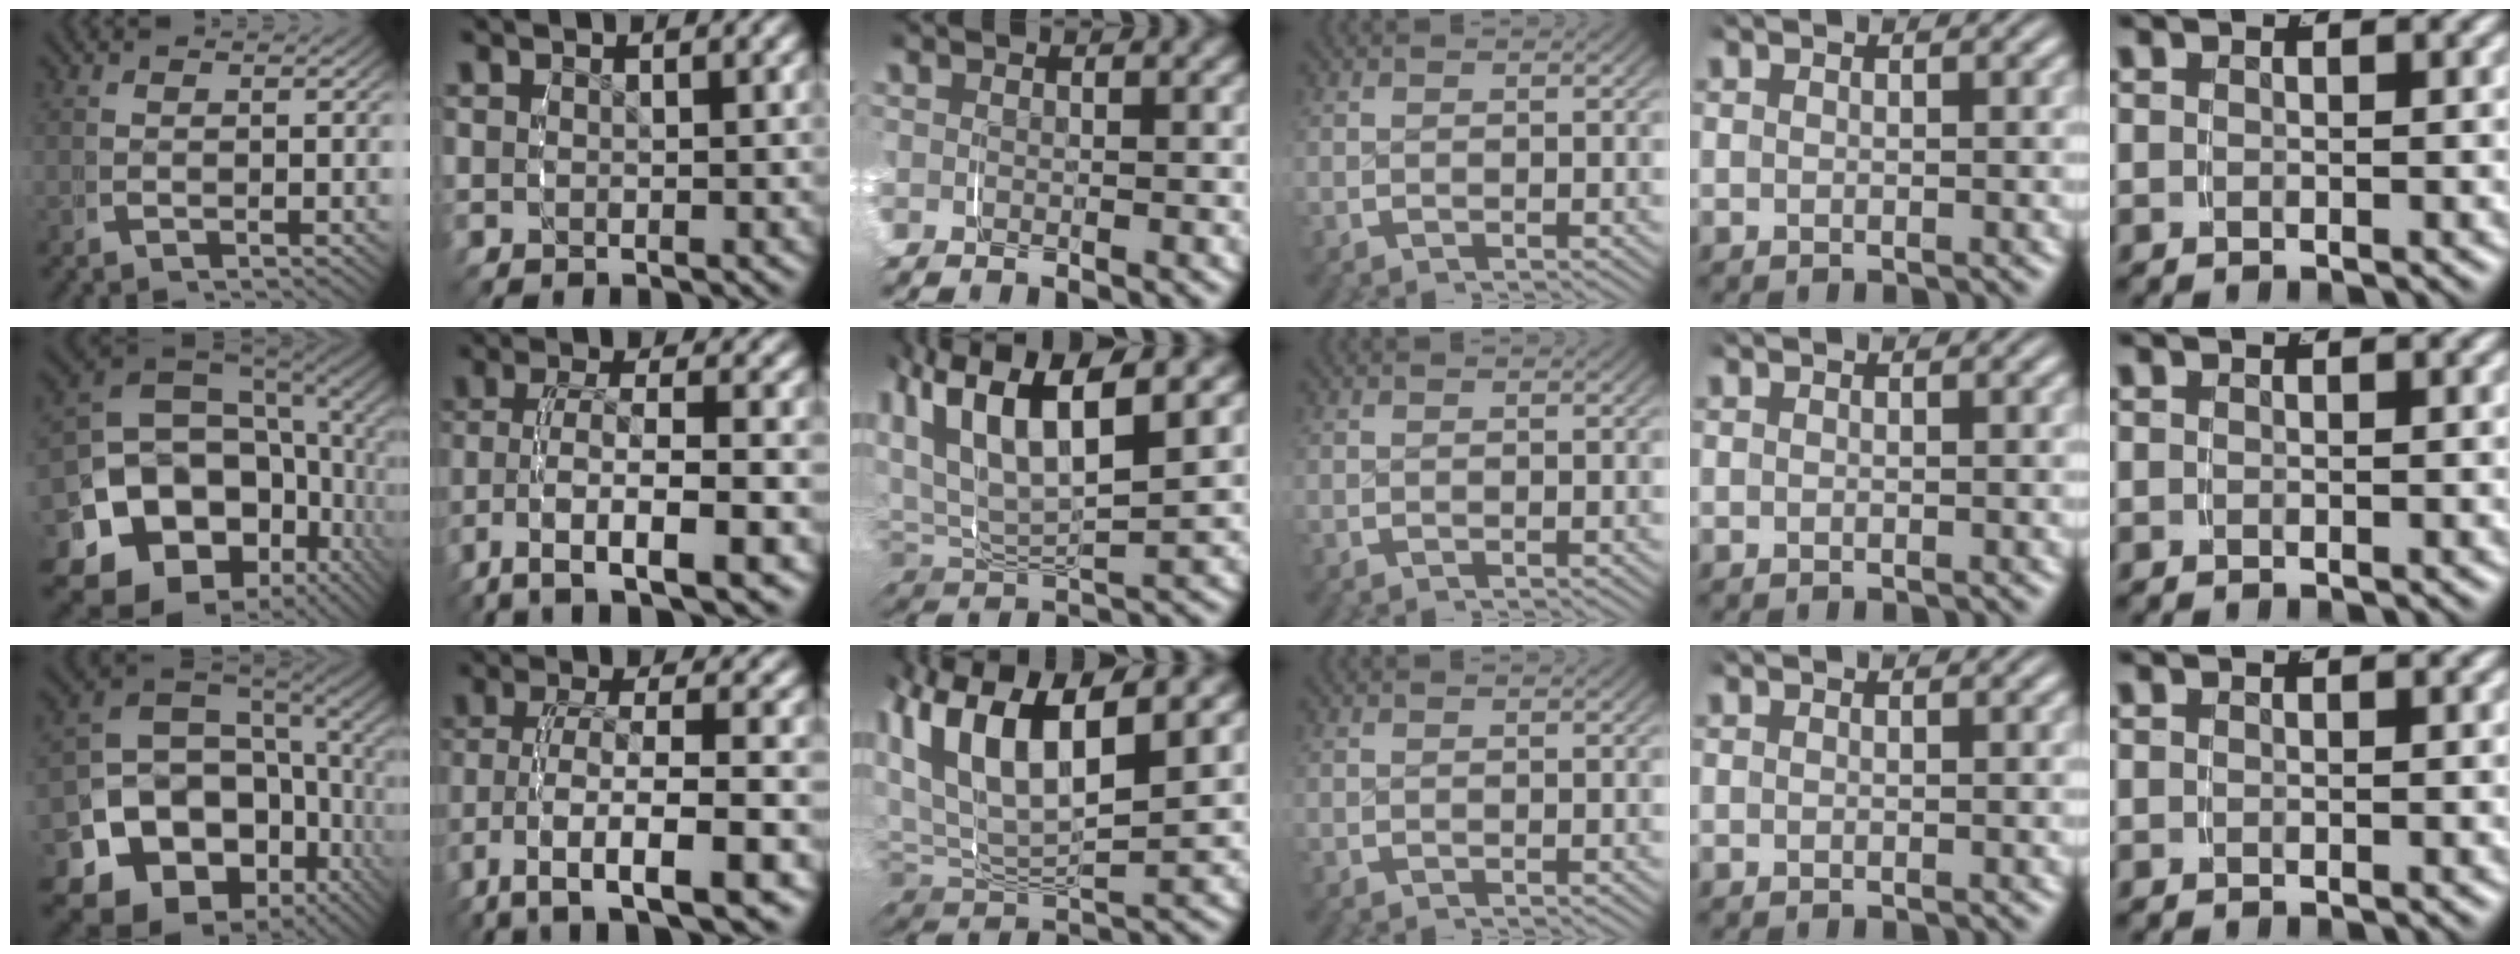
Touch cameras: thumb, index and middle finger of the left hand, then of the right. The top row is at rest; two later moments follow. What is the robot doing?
{"motion": "grasp_and_lifting", "object": "shirt"}